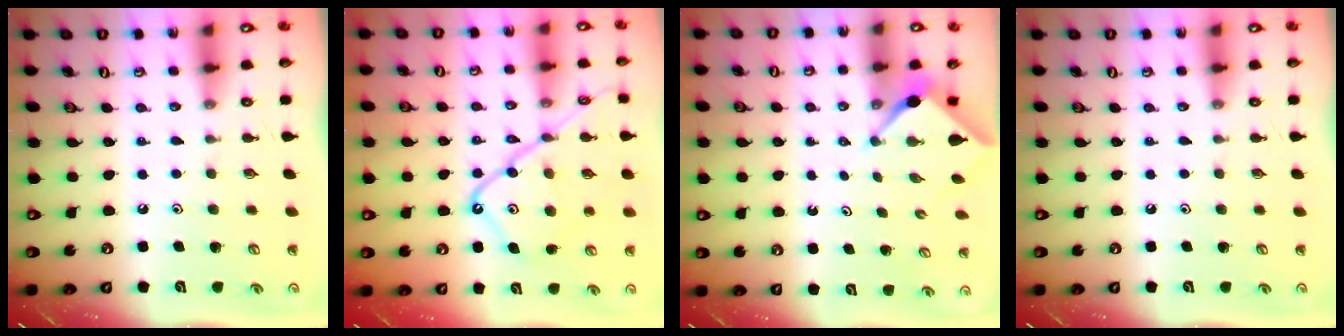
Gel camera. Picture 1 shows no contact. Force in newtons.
{"total": 17.4, "press": 17.3, "slide": 1.9}
{"total": 2.5, "press": 2.5, "slide": 0.2}
{"total": 0.0}